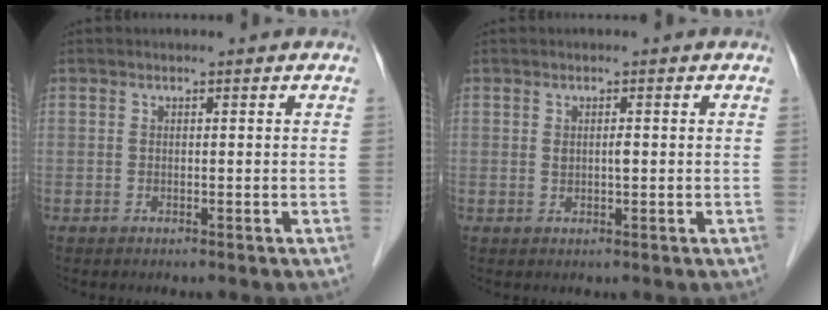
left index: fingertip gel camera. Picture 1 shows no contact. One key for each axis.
{"total": 1.2, "fx": 0.2, "fy": 0.4, "fz": 1.1, "tx": -0.020, "ty": 0.001, "tz": 0.004}